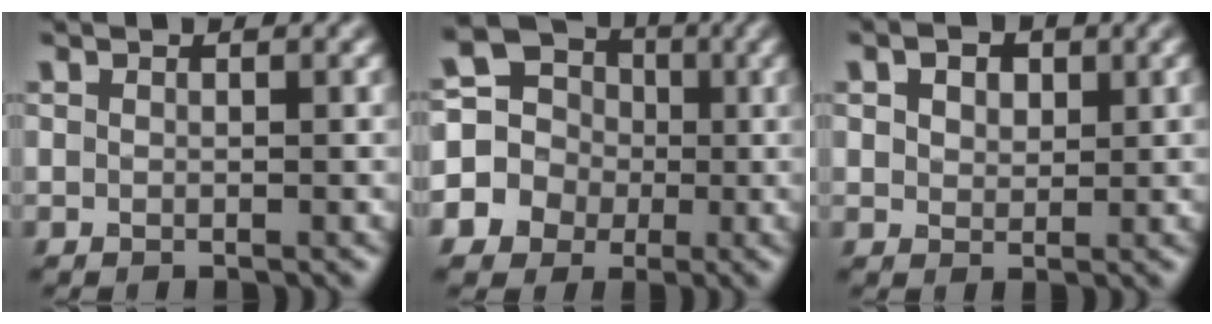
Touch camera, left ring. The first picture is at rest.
{"total": 11.6, "force": [-1.2, 10.9, 3.6], "torque": [-0.098, 0.009, -0.059]}
{"total": 3.4, "force": [1.7, 2.2, 1.9], "torque": [-0.037, 0.008, 0.018]}